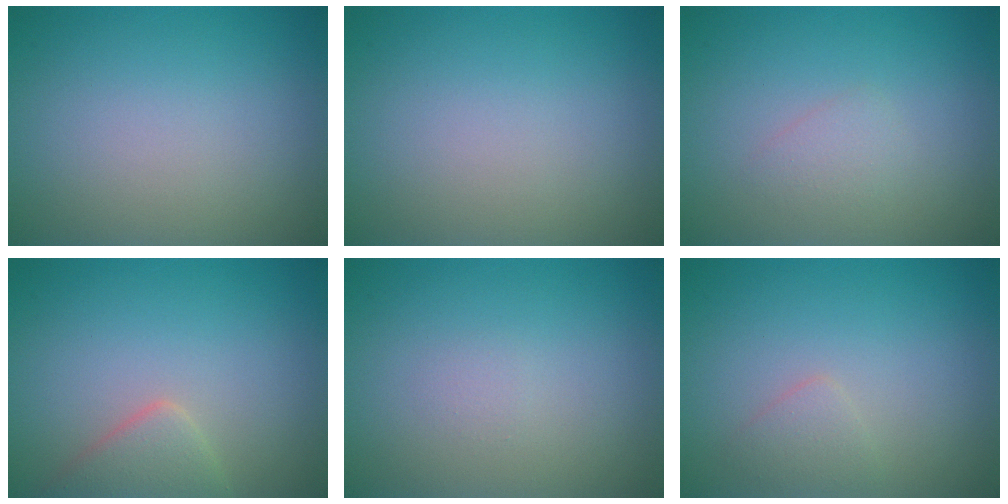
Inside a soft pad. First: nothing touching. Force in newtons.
{"total": 0.0}
{"total": 1.1, "press": 1.1, "slide": 0.0}
{"total": 2.7, "press": 2.7, "slide": 0.1}
{"total": 0.5, "press": 0.5, "slide": 0.1}
{"total": 1.2, "press": 1.2, "slide": 0.0}